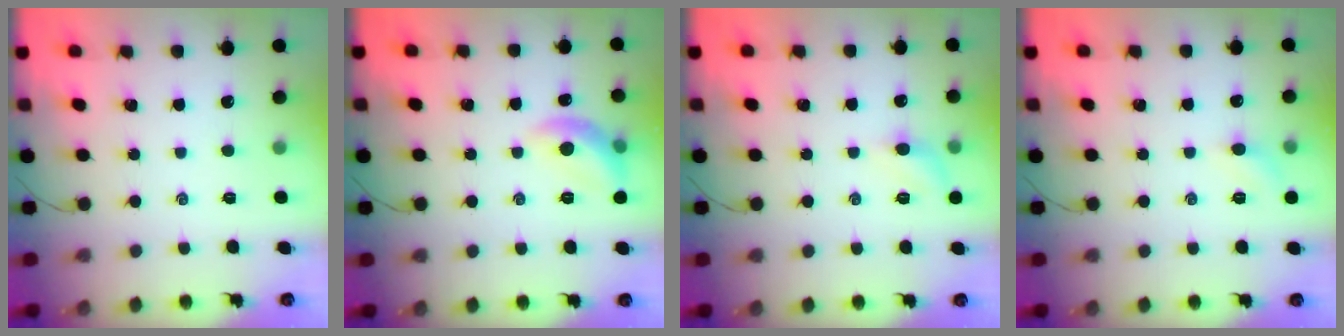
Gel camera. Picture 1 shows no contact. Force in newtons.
{"total": 10.1, "press": 10.1, "slide": 0.2}
{"total": 5.6, "press": 5.4, "slide": 1.1}
{"total": 4.5, "press": 4.2, "slide": 1.6}